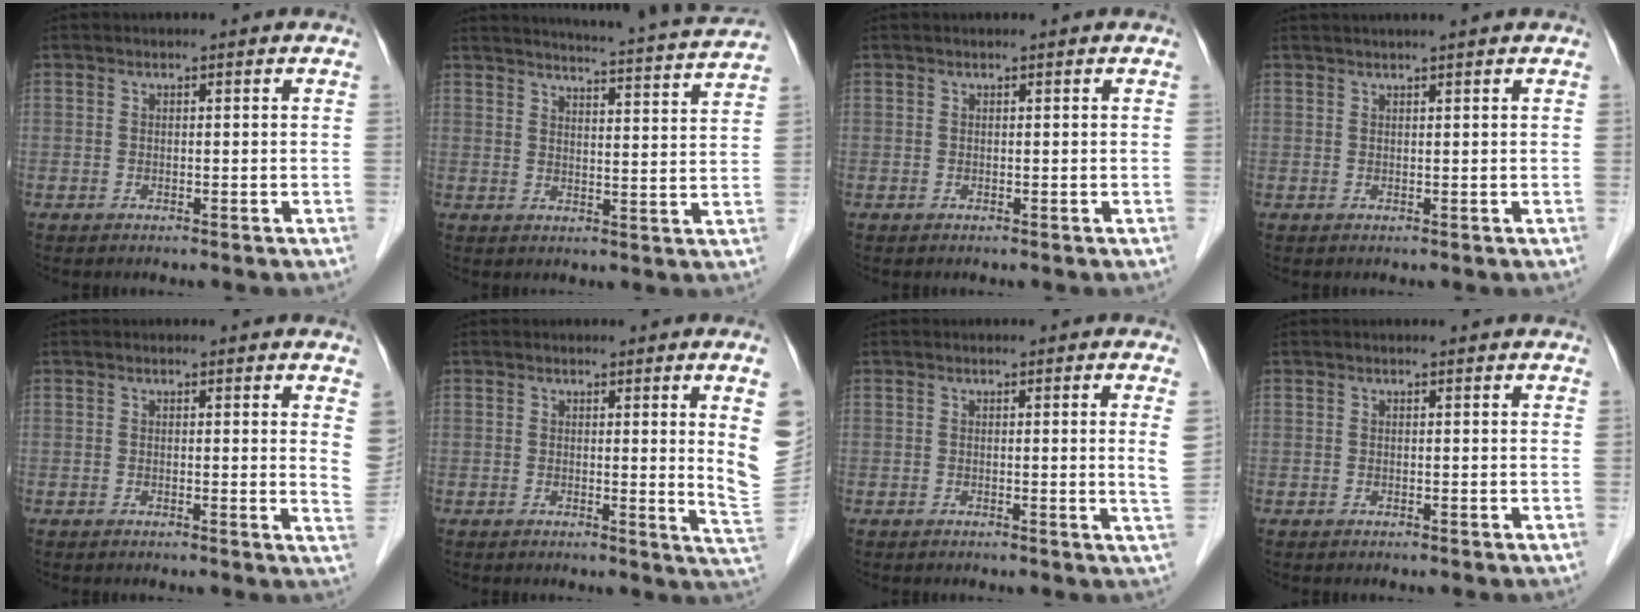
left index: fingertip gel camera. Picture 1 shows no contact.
{"total": 14.8, "force": [14.2, -0.9, 4.4], "torque": [-0.076, -0.032, 0.173]}
{"total": 0.5, "force": [0.5, 0.0, 0.3], "torque": [-0.003, 0.006, 0.008]}
{"total": 4.9, "force": [4.2, -0.3, 2.4], "torque": [-0.029, 0.029, 0.058]}
{"total": 4.2, "force": [3.0, 1.0, 2.8], "torque": [-0.029, -0.011, 0.014]}
{"total": 6.6, "force": [2.0, -0.5, 6.3], "torque": [-0.066, -0.020, 0.018]}
{"total": 2.6, "force": [0.7, -0.6, 2.4], "torque": [-0.034, -0.006, 0.008]}
{"total": 1.6, "force": [1.6, 0.1, 0.3], "torque": [-0.011, 0.008, 0.016]}